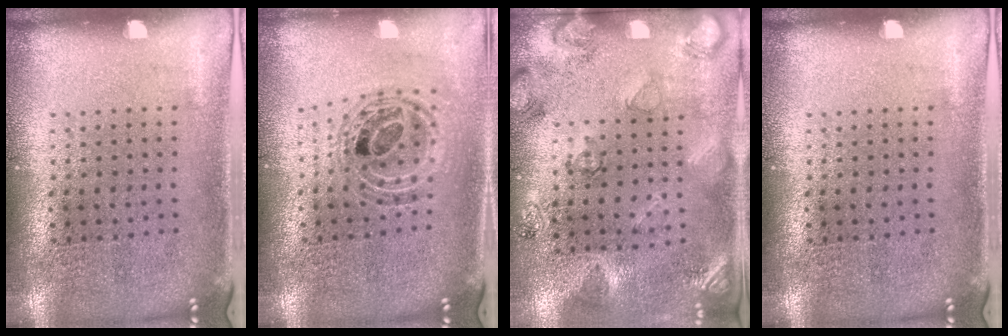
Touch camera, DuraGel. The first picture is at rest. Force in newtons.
{"total": 0.8, "press": 0.8, "slide": 0.2}
{"total": 2.6, "press": 1.7, "slide": 1.9}
{"total": 0.0}